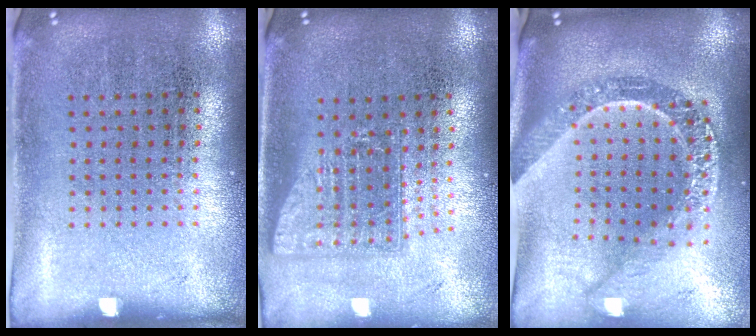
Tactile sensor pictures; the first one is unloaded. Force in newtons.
{"total": 1.6, "press": 1.2, "slide": 1.0}
{"total": 2.8, "press": 2.2, "slide": 1.7}